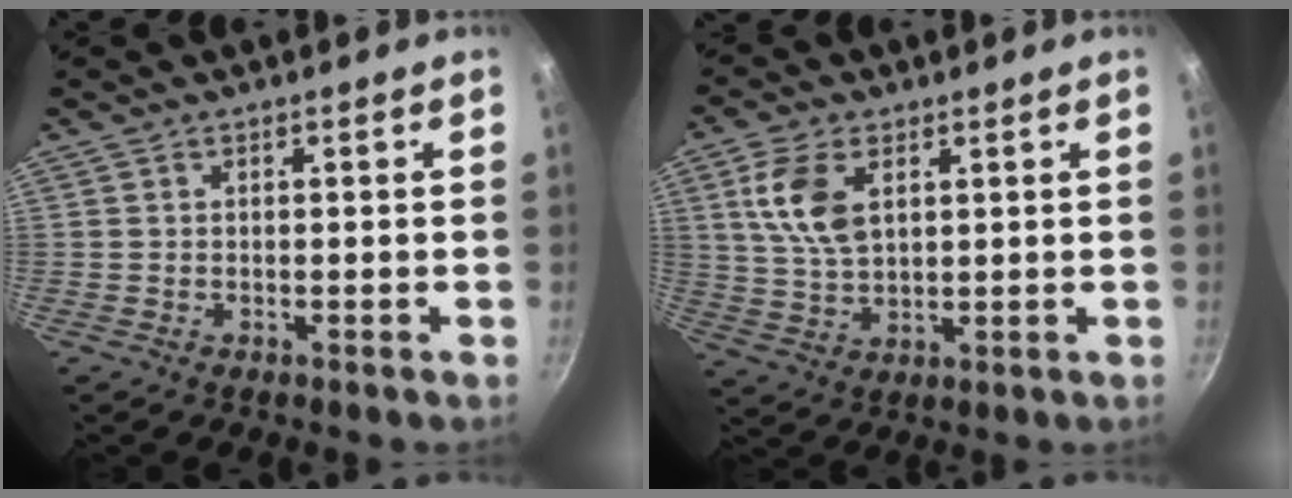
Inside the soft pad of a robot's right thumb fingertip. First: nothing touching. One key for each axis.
{"total": 9.5, "fx": 3.3, "fy": 5.4, "fz": 7.1, "tx": -0.137, "ty": -0.013, "tz": 0.067}